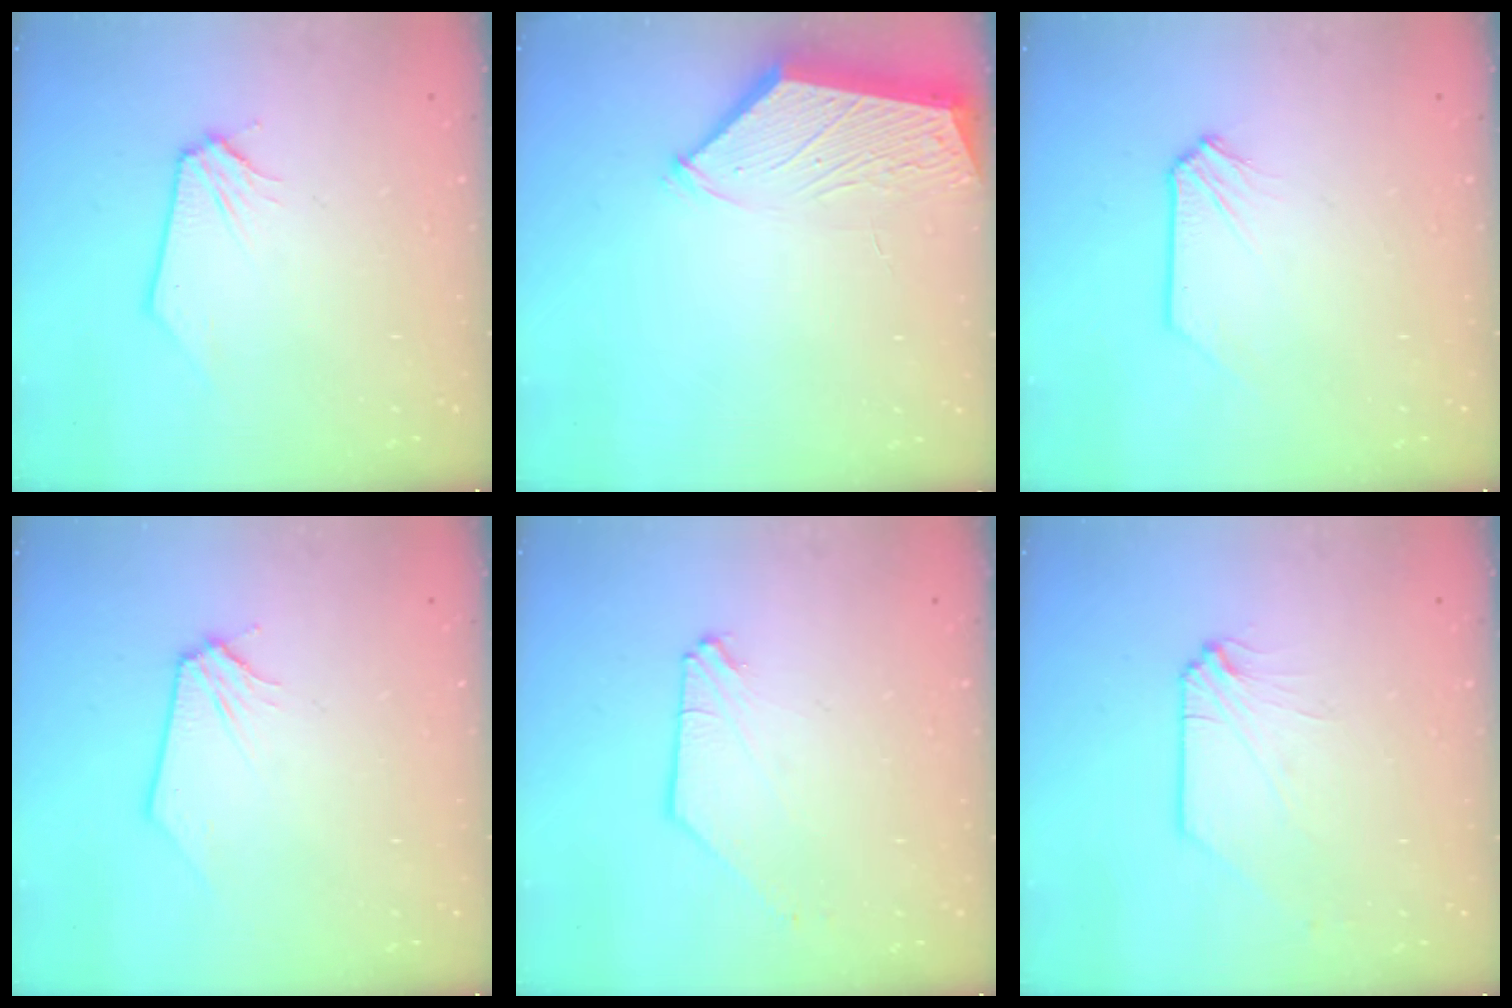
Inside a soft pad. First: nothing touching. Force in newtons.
{"total": 3.0, "press": 3.0, "slide": 0.4}
{"total": 0.0}
{"total": 0.0}
{"total": 0.0}
{"total": 0.0}